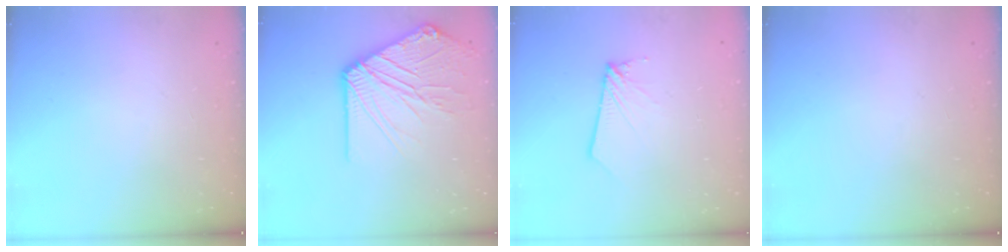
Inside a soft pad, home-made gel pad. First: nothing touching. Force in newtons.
{"total": 13.7, "press": 13.6, "slide": 2.1}
{"total": 2.8, "press": 2.8, "slide": 0.3}
{"total": 0.0}